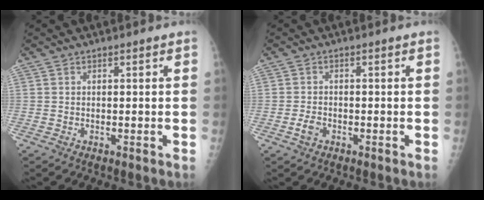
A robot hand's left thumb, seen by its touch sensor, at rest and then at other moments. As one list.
[{"total": 2.1, "force": [-1.1, 1.4, 1.2], "torque": [-0.024, 0.008, -0.021]}]